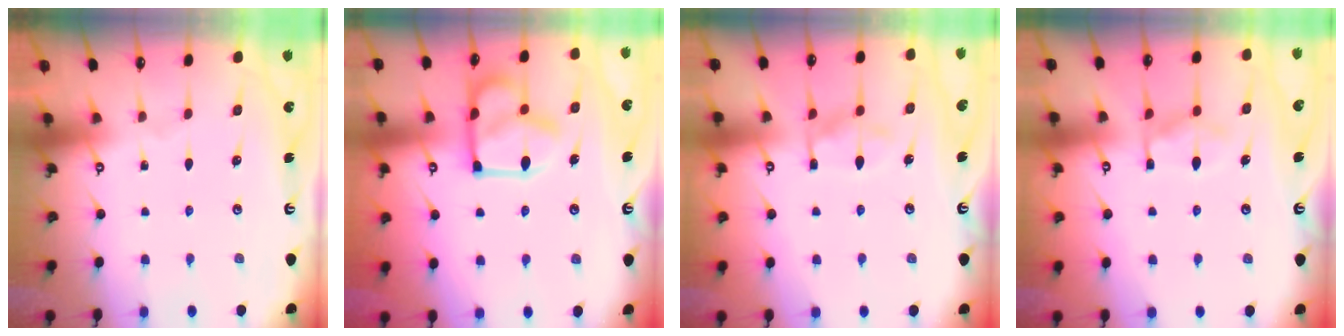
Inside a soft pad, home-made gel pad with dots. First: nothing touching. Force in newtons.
{"total": 15.8, "press": 15.7, "slide": 1.4}
{"total": 9.2, "press": 9.2, "slide": 0.8}
{"total": 9.9, "press": 9.8, "slide": 1.1}